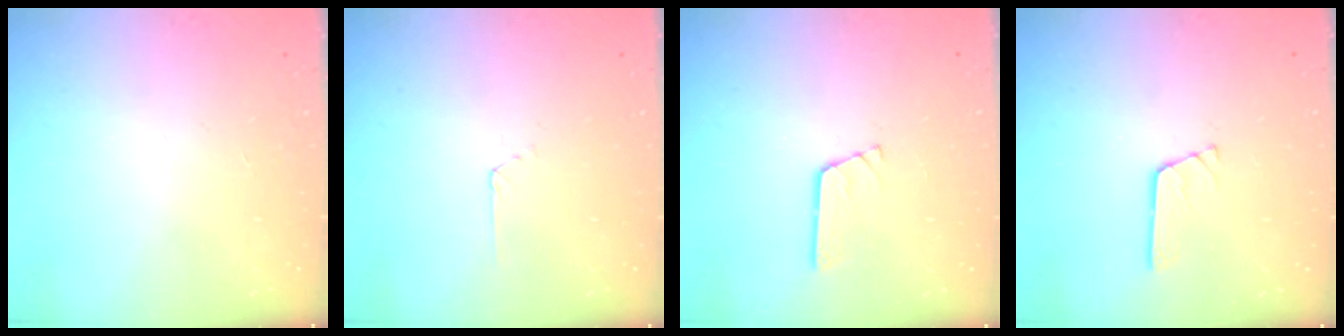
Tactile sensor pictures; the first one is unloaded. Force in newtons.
{"total": 1.5, "press": 1.4, "slide": 0.2}
{"total": 2.7, "press": 2.7, "slide": 0.3}
{"total": 3.1, "press": 3.1, "slide": 0.3}